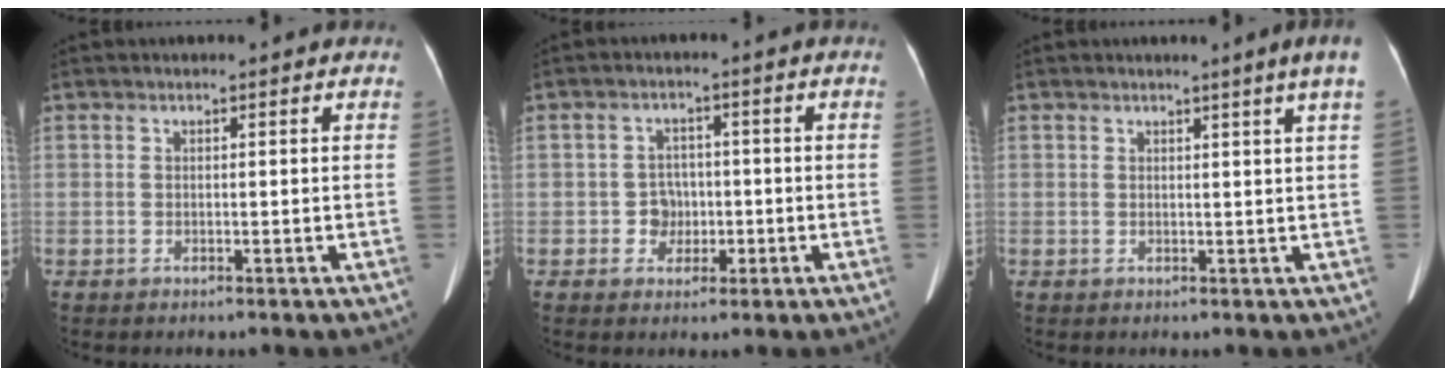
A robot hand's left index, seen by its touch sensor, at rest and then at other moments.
{"total": 3.4, "force": [-0.7, 3.2, 1.1], "torque": [-0.016, 0.010, -0.006]}
{"total": 3.1, "force": [2.0, -0.8, 2.2], "torque": [-0.030, -0.010, 0.022]}